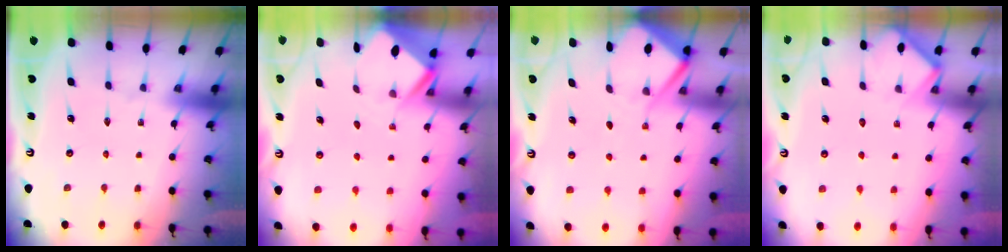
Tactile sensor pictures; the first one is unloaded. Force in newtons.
{"total": 2.4, "press": 2.4, "slide": 0.1}
{"total": 5.6, "press": 5.6, "slide": 0.5}
{"total": 6.0, "press": 6.0, "slide": 0.5}